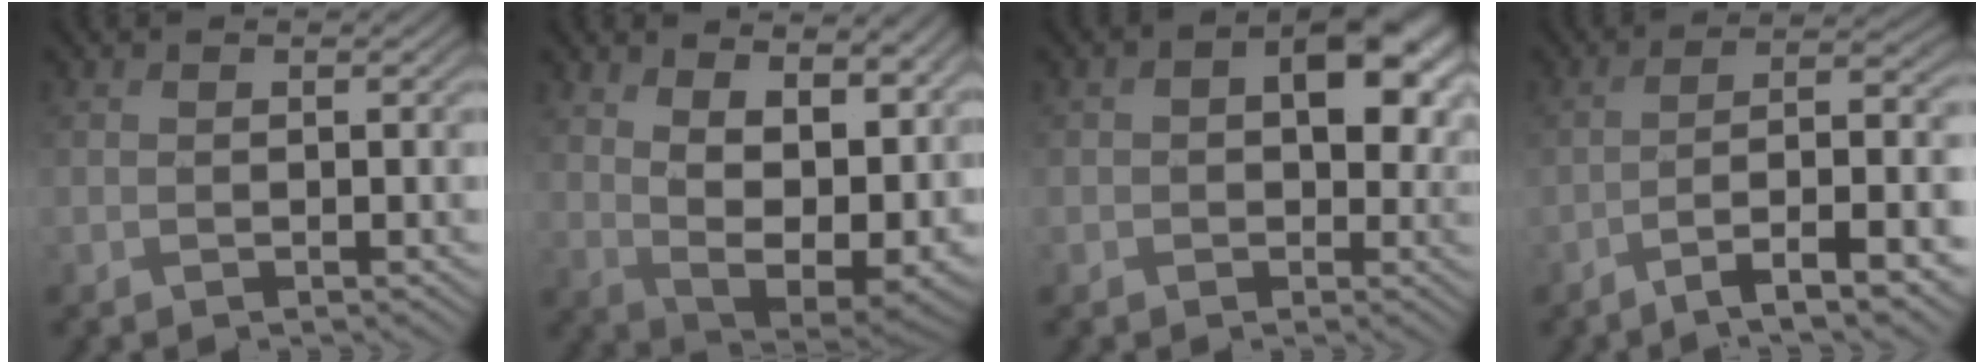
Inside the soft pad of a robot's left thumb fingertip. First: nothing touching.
{"total": 15.6, "force": [5.2, 8.7, 11.8], "torque": [-0.204, -0.012, 0.105]}
{"total": 9.0, "force": [1.9, 6.3, 6.2], "torque": [-0.087, -0.011, 0.034]}
{"total": 11.0, "force": [-6.4, 2.3, 8.6], "torque": [-0.127, 0.018, -0.105]}